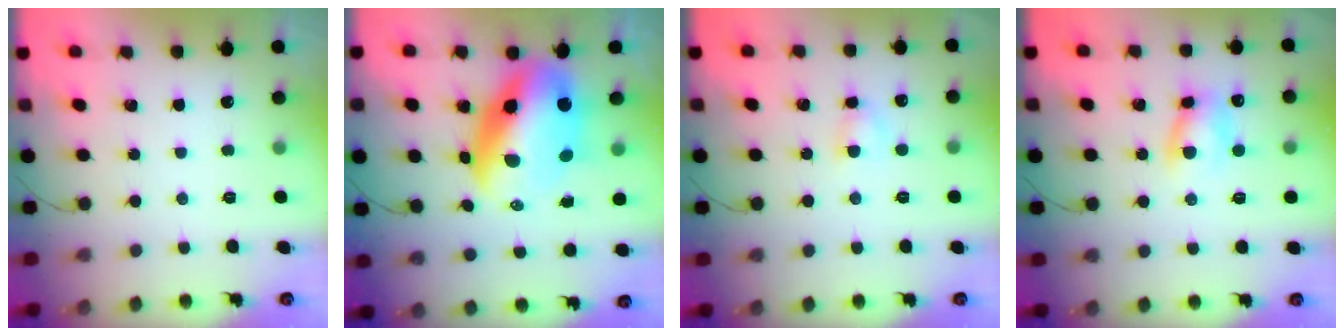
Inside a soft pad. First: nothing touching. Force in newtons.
{"total": 15.5, "press": 15.0, "slide": 4.0}
{"total": 2.7, "press": 2.5, "slide": 1.0}
{"total": 7.4, "press": 7.3, "slide": 1.2}